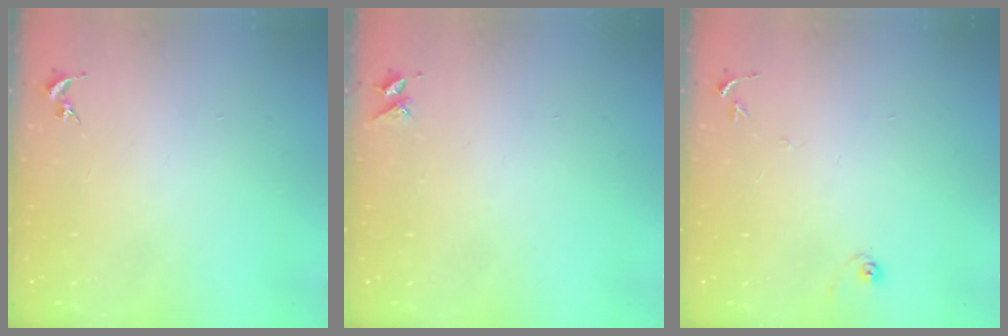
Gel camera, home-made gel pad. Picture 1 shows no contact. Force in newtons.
{"total": 3.8, "press": 3.8, "slide": 0.4}
{"total": 6.0, "press": 5.9, "slide": 0.6}